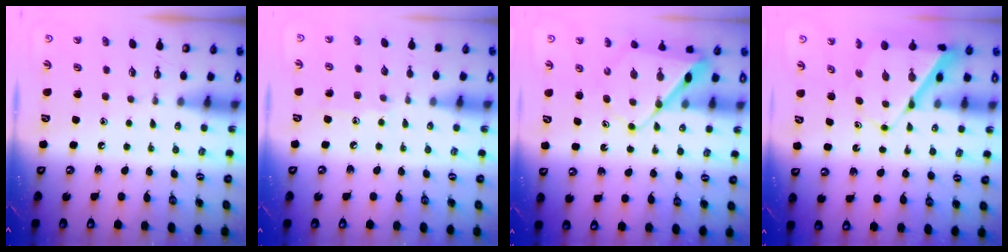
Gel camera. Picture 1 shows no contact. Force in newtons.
{"total": 6.9, "press": 6.9, "slide": 0.7}
{"total": 9.7, "press": 9.7, "slide": 0.7}
{"total": 7.6, "press": 7.6, "slide": 0.4}